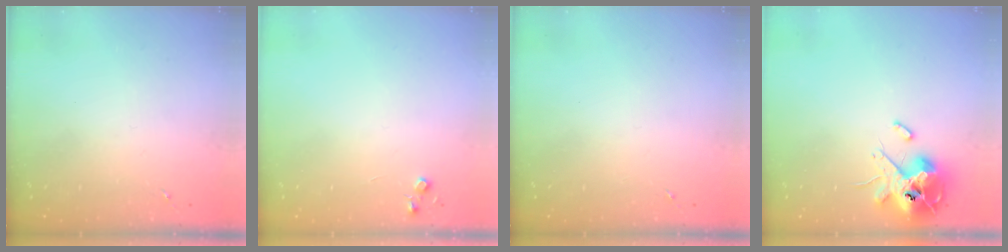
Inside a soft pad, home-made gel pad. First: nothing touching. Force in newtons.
{"total": 4.4, "press": 4.3, "slide": 0.5}
{"total": 0.0}
{"total": 13.9, "press": 13.7, "slide": 2.3}